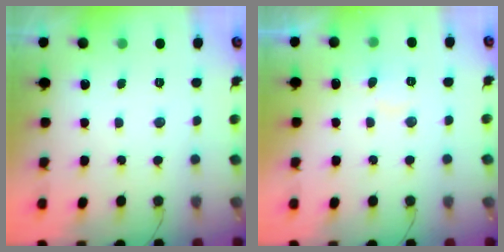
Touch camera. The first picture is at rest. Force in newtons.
{"total": 6.2, "press": 6.1, "slide": 0.6}